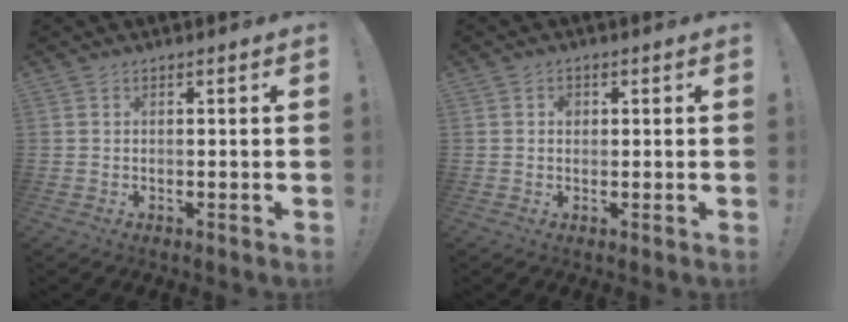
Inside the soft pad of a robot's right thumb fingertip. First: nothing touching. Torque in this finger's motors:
{"motor_torque": [0.01, 0.62, 0.45, -0.06, 0.06]}